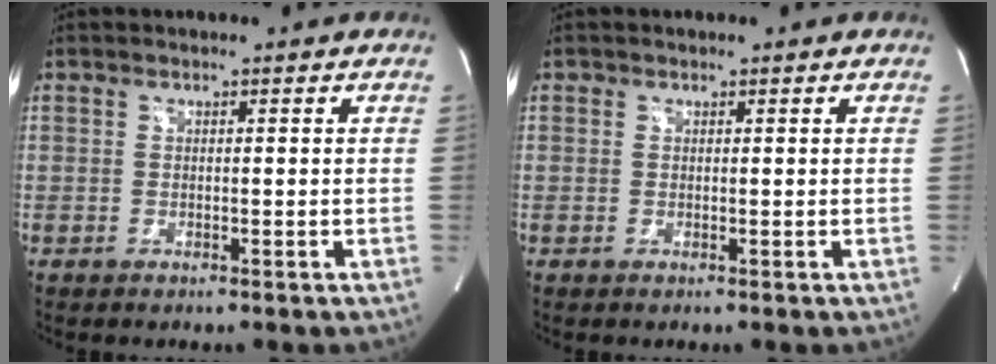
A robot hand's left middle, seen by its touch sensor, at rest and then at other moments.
{"total": 0.0}